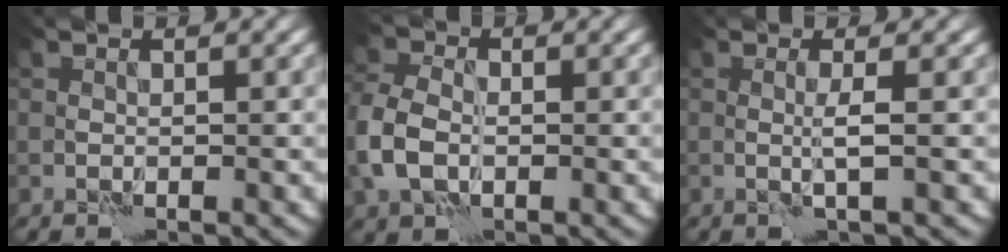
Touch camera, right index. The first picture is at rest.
{"total": 4.7, "force": [-1.0, 3.4, 3.1], "torque": [-0.079, 0.001, -0.030]}
{"total": 1.3, "force": [0.3, -0.3, 1.2], "torque": [-0.024, -0.004, 0.003]}